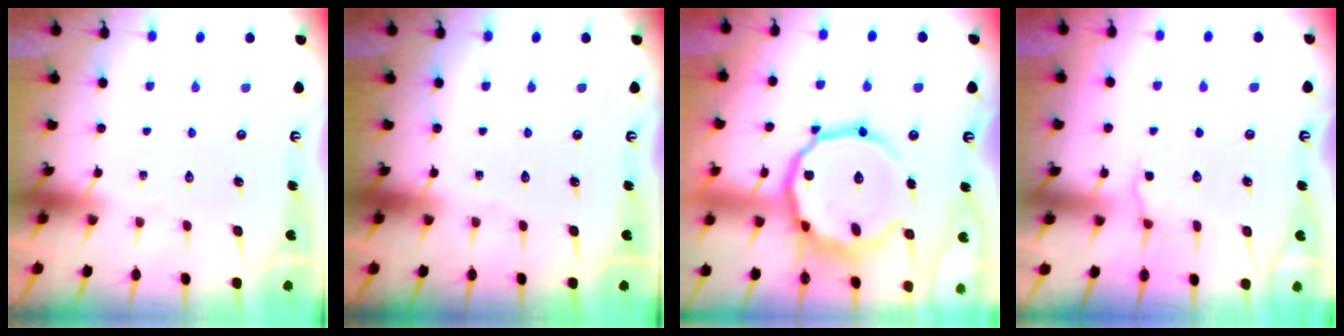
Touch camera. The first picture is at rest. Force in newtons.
{"total": 0.0}
{"total": 19.4, "press": 19.3, "slide": 1.5}
{"total": 4.8, "press": 4.5, "slide": 1.7}